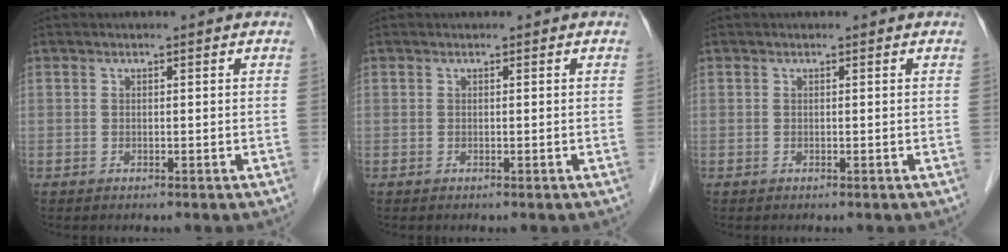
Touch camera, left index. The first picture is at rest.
{"total": 0.0}
{"total": 0.0}